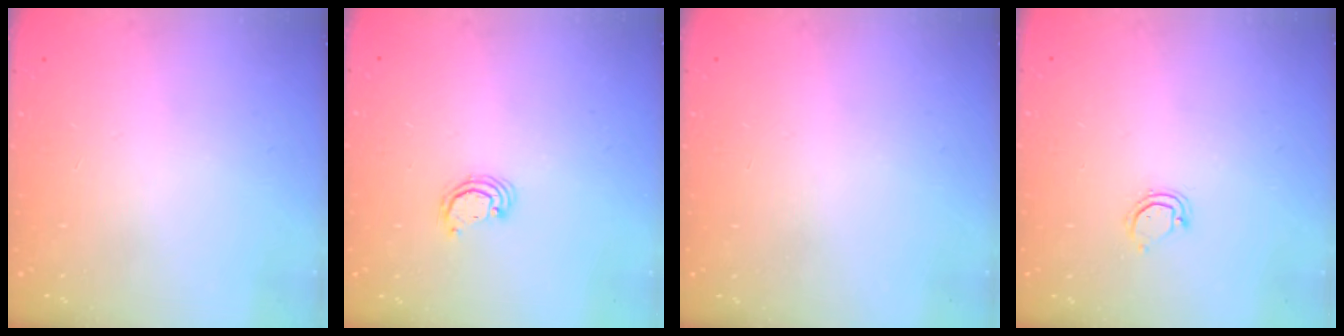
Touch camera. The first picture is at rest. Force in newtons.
{"total": 2.4, "press": 2.4, "slide": 0.3}
{"total": 0.0}
{"total": 3.9, "press": 3.9, "slide": 0.3}